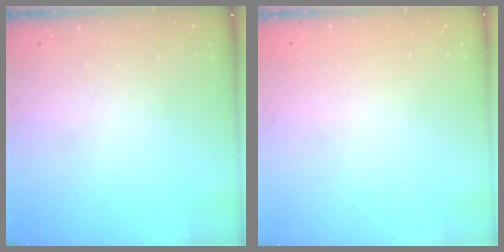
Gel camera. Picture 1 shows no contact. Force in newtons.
{"total": 0.0}